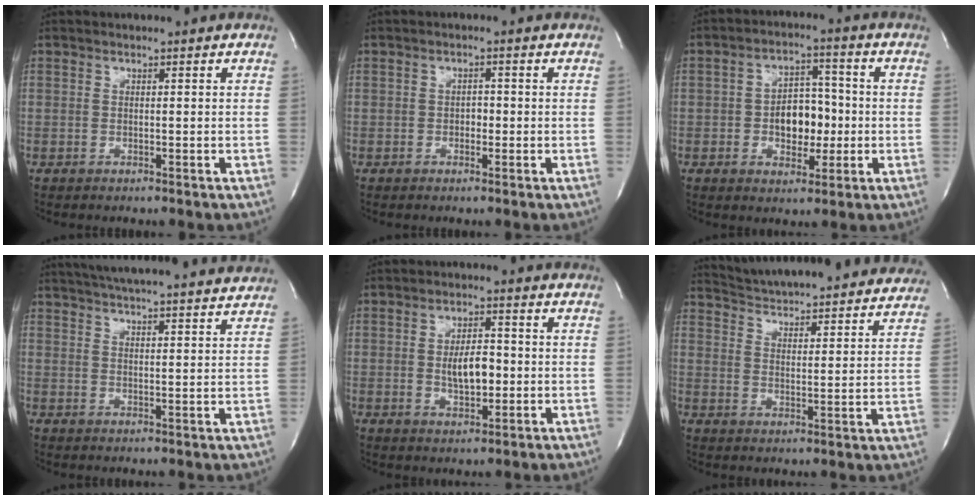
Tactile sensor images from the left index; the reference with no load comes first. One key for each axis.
{"total": 1.5, "fx": -0.9, "fy": 0.9, "fz": 0.8, "tx": -0.010, "ty": -0.002, "tz": -0.014}
{"total": 7.1, "fx": -1.5, "fy": 4.4, "fz": 5.3, "tx": -0.086, "ty": 0.009, "tz": -0.022}
{"total": 20.7, "fx": 19.0, "fy": 1.4, "fz": 8.2, "tx": -0.138, "ty": 0.002, "tz": 0.247}
{"total": 5.4, "fx": -0.9, "fy": 2.4, "fz": 4.8, "tx": -0.087, "ty": -0.005, "tz": -0.011}
{"total": 26.7, "fx": 25.1, "fy": 3.9, "fz": 8.1, "tx": -0.136, "ty": -0.036, "tz": 0.321}